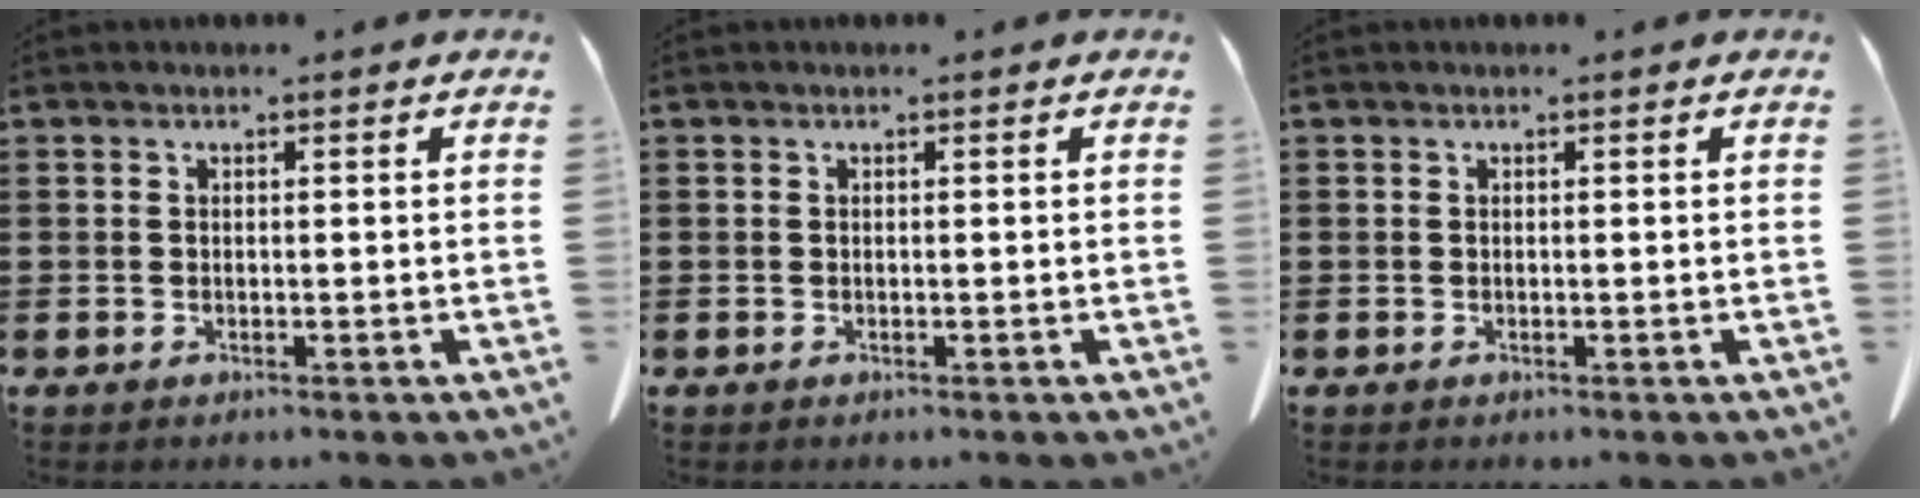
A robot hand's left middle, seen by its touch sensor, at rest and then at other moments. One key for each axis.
{"total": 0.0}
{"total": 0.0}